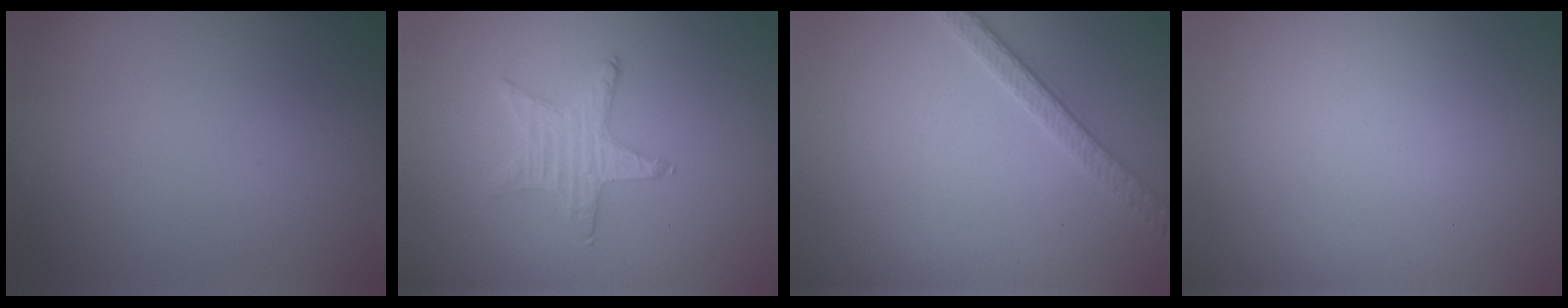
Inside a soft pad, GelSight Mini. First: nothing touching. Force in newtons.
{"total": 1.6, "press": 1.6, "slide": 0.2}
{"total": 2.7, "press": 2.6, "slide": 0.6}
{"total": 0.0}